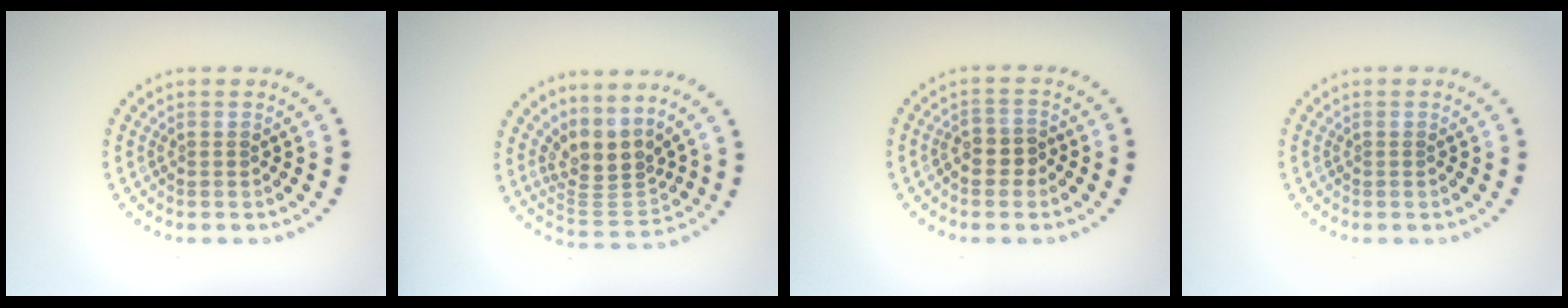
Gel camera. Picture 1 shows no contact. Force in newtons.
{"total": 3.7, "press": 2.6, "slide": 2.5}
{"total": 2.5, "press": 2.3, "slide": 1.0}
{"total": 0.0}